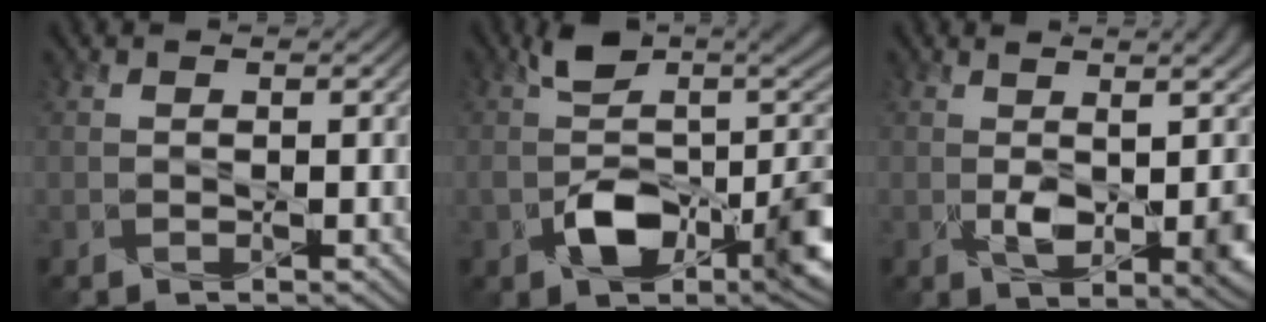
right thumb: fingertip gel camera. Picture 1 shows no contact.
{"total": 11.8, "force": [-2.2, 6.0, 9.9], "torque": [-0.173, -0.016, -0.035]}
{"total": 8.7, "force": [0.3, 3.2, 8.1], "torque": [-0.108, -0.006, 0.012]}